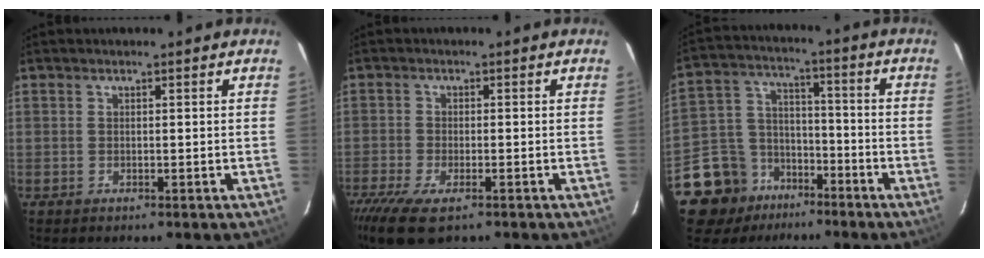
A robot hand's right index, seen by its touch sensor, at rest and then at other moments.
{"total": 8.8, "force": [-6.1, 2.8, 5.7], "torque": [-0.139, -0.036, -0.112]}
{"total": 13.2, "force": [-9.0, 9.2, 2.8], "torque": [-0.092, 0.049, -0.150]}